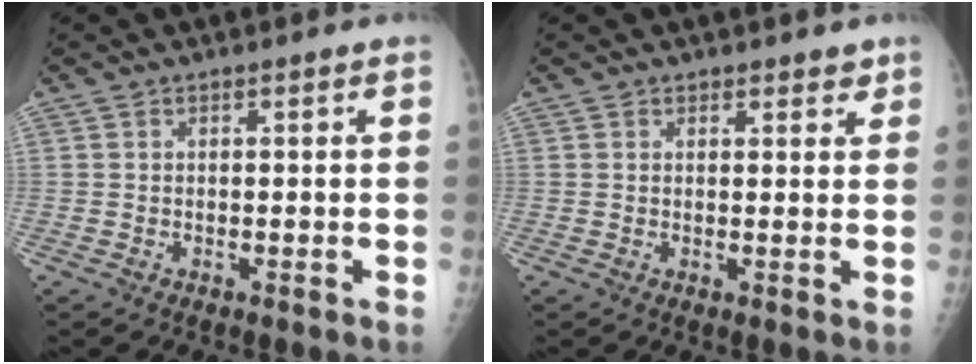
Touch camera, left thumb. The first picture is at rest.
{"total": 2.0, "force": [1.5, 1.2, 0.5], "torque": [0.015, -0.008, 0.015]}